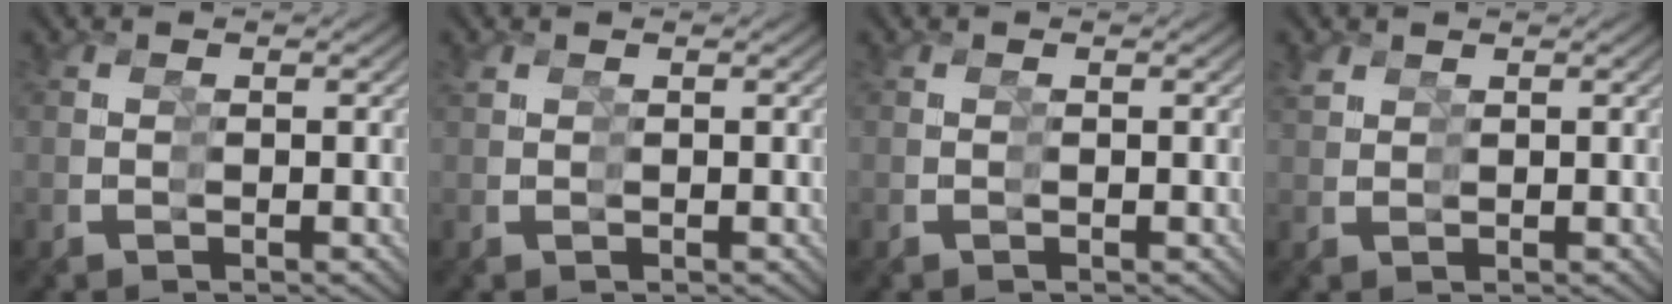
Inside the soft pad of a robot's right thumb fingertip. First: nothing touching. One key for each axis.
{"total": 0.7, "fx": 0.6, "fy": 0.0, "fz": -0.3, "tx": 0.006, "ty": 0.003, "tz": 0.011}
{"total": 0.0}
{"total": 2.0, "fx": 1.9, "fy": 0.1, "fz": -0.8, "tx": 0.015, "ty": 0.007, "tz": 0.032}